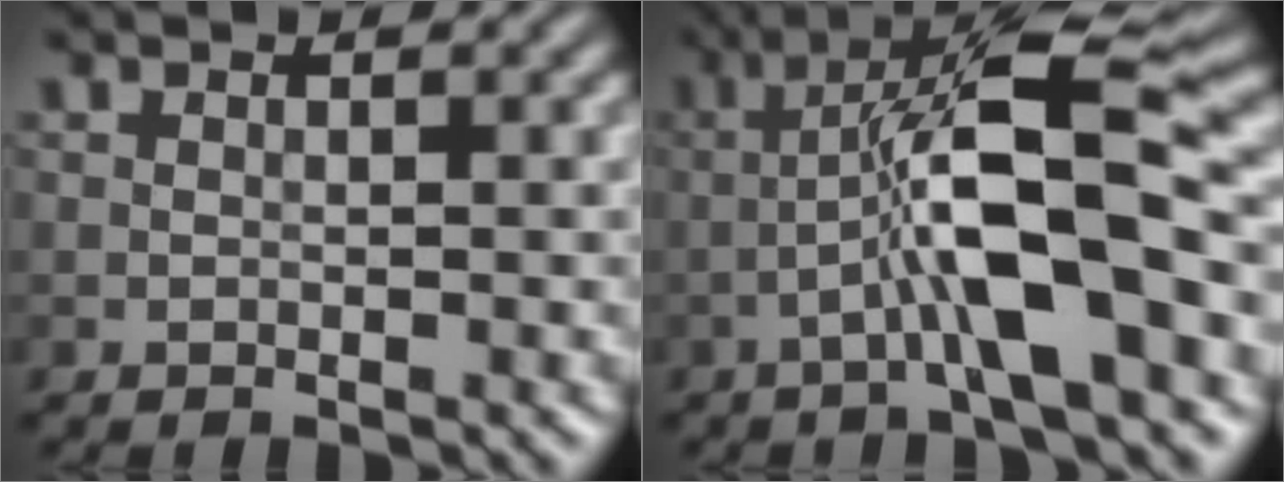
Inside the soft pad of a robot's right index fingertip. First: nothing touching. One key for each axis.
{"total": 10.2, "fx": -2.6, "fy": 1.9, "fz": 9.7, "tx": -0.163, "ty": 0.026, "tz": -0.050}